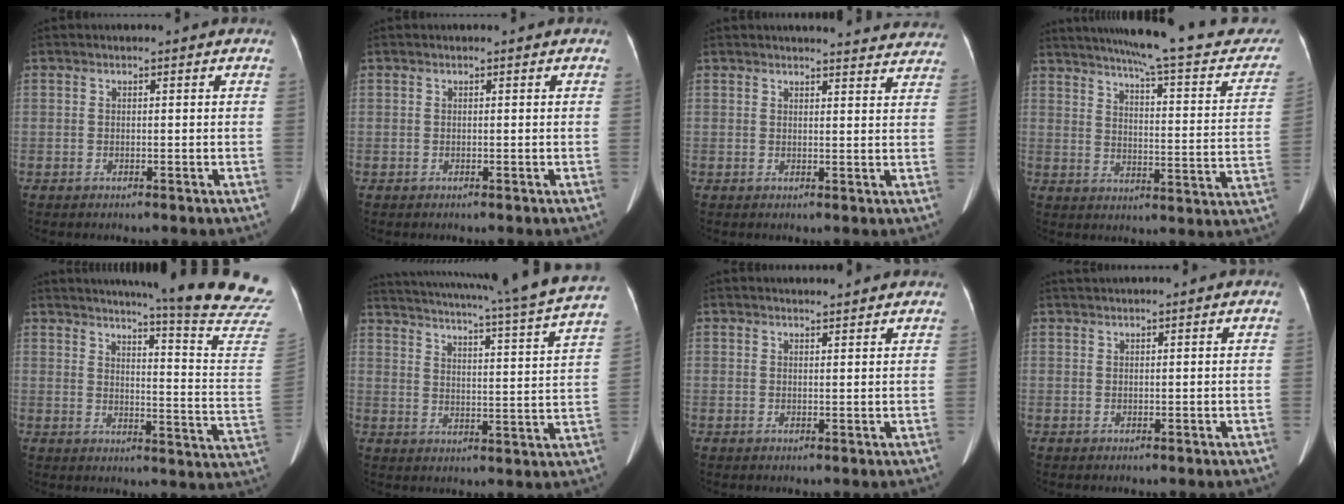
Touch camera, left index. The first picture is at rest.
{"total": 0.0}
{"total": 15.9, "force": [15.4, 2.2, 3.2], "torque": [-0.014, -0.029, 0.156]}
{"total": 25.5, "force": [21.9, 3.2, 12.7], "torque": [-0.176, -0.029, 0.267]}
{"total": 24.8, "force": [21.9, -1.4, 11.4], "torque": [-0.164, -0.120, 0.253]}
{"total": 24.1, "force": [20.5, -0.4, 12.6], "torque": [-0.208, -0.038, 0.261]}
{"total": 4.5, "force": [4.4, 0.4, 1.0], "torque": [-0.016, 0.016, 0.051]}
{"total": 2.3, "force": [2.1, -0.4, 0.8], "torque": [-0.012, 0.021, 0.046]}